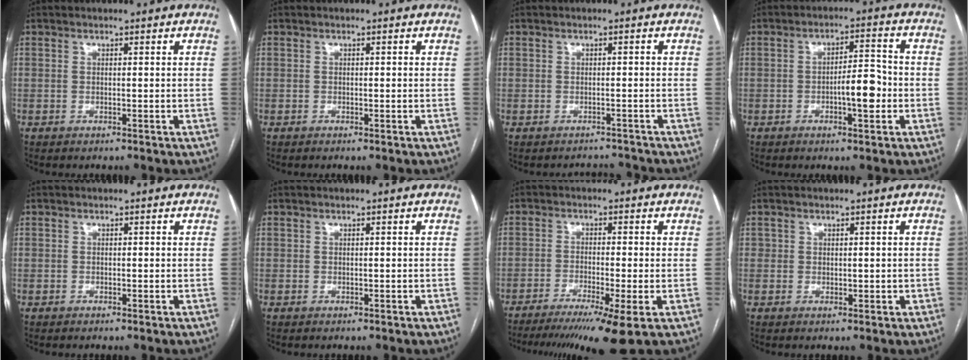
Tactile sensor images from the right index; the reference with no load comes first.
{"total": 0.0}
{"total": 2.6, "force": [-2.3, 1.1, -0.7], "torque": [0.007, 0.010, -0.032]}
{"total": 6.0, "force": [-1.6, 1.6, 5.6], "torque": [-0.087, 0.011, -0.023]}
{"total": 0.6, "force": [0.1, 0.6, 0.1], "torque": [0.008, 0.003, -0.001]}
{"total": 0.0}
{"total": 10.7, "force": [-7.2, 0.0, 8.0], "torque": [-0.122, -0.020, -0.115]}
{"total": 1.4, "force": [0.3, 1.2, 0.6], "torque": [-0.005, -0.001, 0.006]}